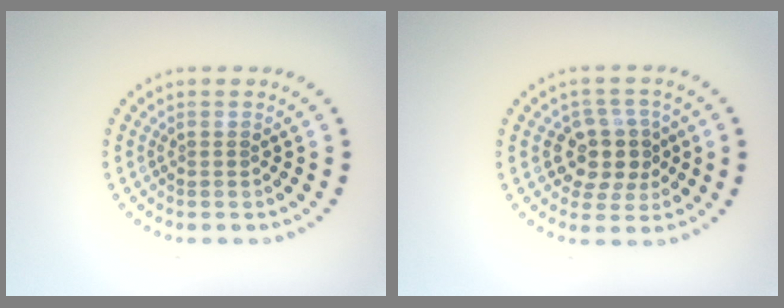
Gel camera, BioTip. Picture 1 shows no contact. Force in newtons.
{"total": 4.3, "press": 3.9, "slide": 1.7}